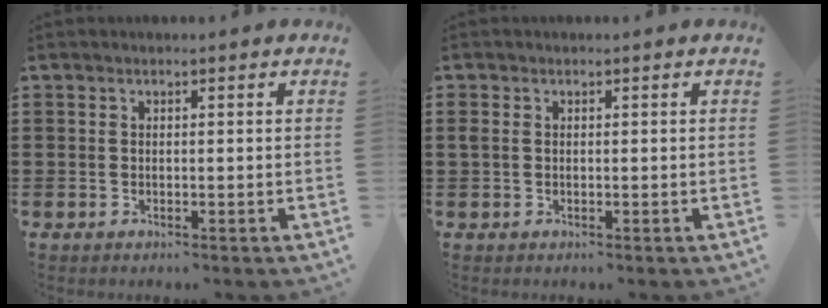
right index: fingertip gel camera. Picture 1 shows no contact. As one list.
[{"total": 1.2, "force": [0.2, 0.9, 0.7], "torque": [-0.018, 0.006, 0.003]}]